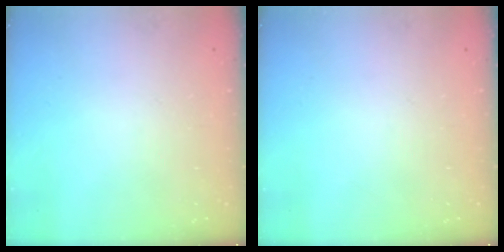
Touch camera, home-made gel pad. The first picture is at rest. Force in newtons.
{"total": 0.0}